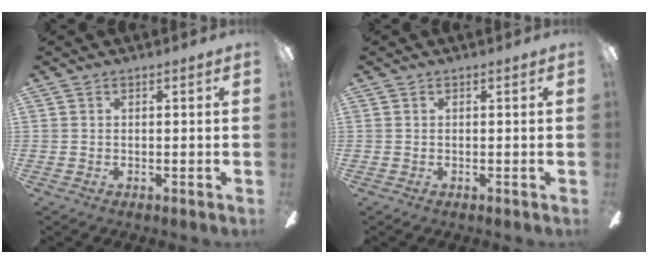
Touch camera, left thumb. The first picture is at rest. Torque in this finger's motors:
{"motor_torque": [0.00, 0.00, 0.00, 0.00, 0.00]}